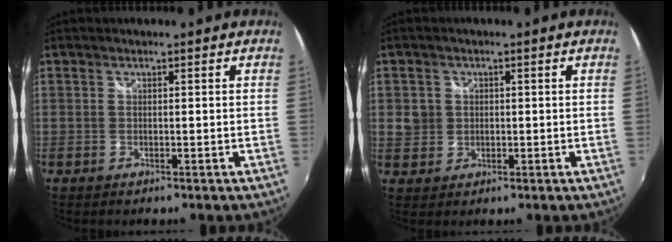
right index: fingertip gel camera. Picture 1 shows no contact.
{"total": 3.9, "force": [0.2, 3.7, 1.1], "torque": [-0.019, 0.007, 0.004]}